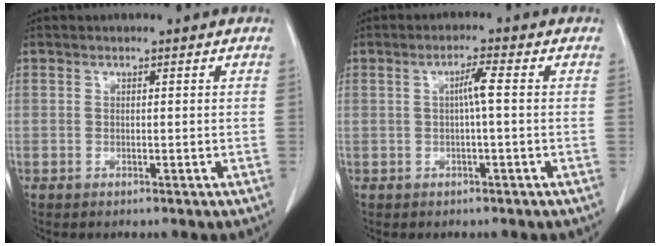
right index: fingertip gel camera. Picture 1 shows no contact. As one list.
[{"total": 2.8, "force": [0.1, -0.2, 2.8], "torque": [-0.049, 0.004, 0.001]}]